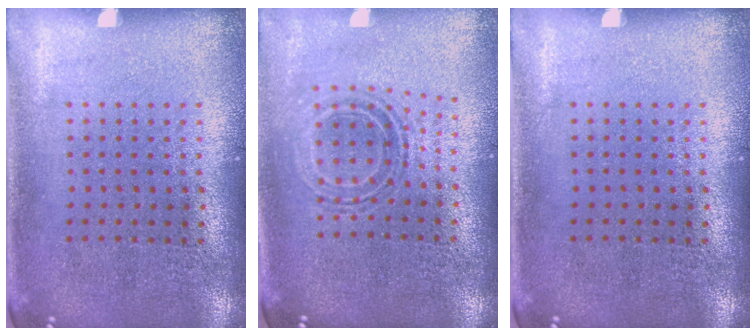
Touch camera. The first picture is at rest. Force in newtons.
{"total": 0.6, "press": 0.5, "slide": 0.3}
{"total": 0.0}